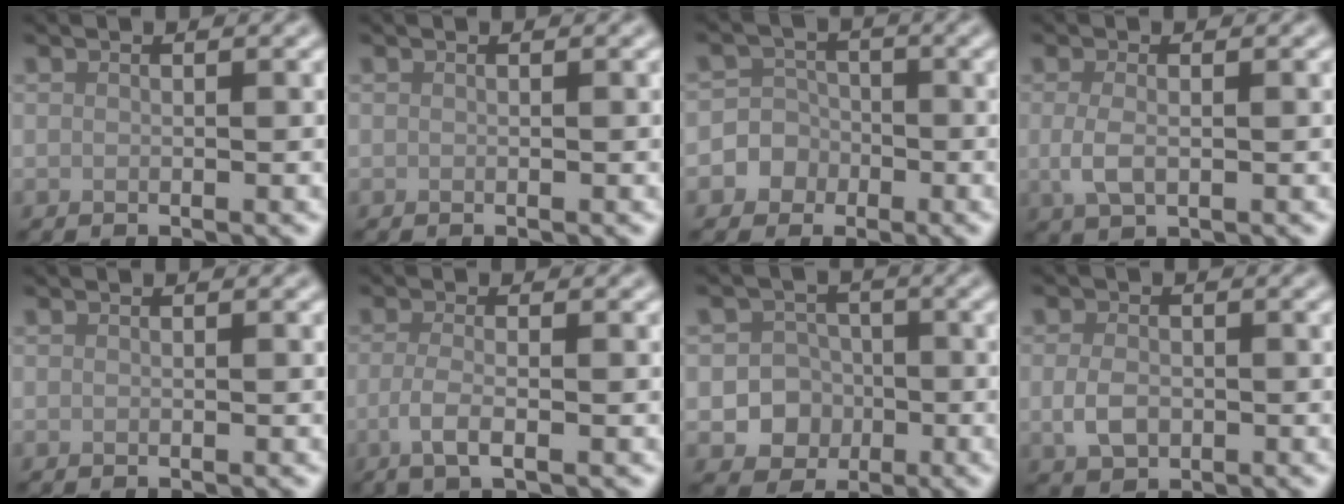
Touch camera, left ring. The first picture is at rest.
{"total": 0.0}
{"total": 5.1, "force": [-1.9, 4.7, 0.5], "torque": [0.015, 0.009, -0.052]}
{"total": 2.4, "force": [-0.2, 1.2, 2.0], "torque": [-0.050, -0.006, -0.004]}
{"total": 0.0}
{"total": 2.7, "force": [-0.7, 0.9, 2.4], "torque": [-0.046, -0.002, -0.020]}
{"total": 5.6, "force": [-1.5, 5.1, 1.6], "torque": [0.000, 0.004, -0.045]}
{"total": 2.8, "force": [-0.4, 2.1, 1.8], "torque": [-0.038, -0.004, -0.011]}